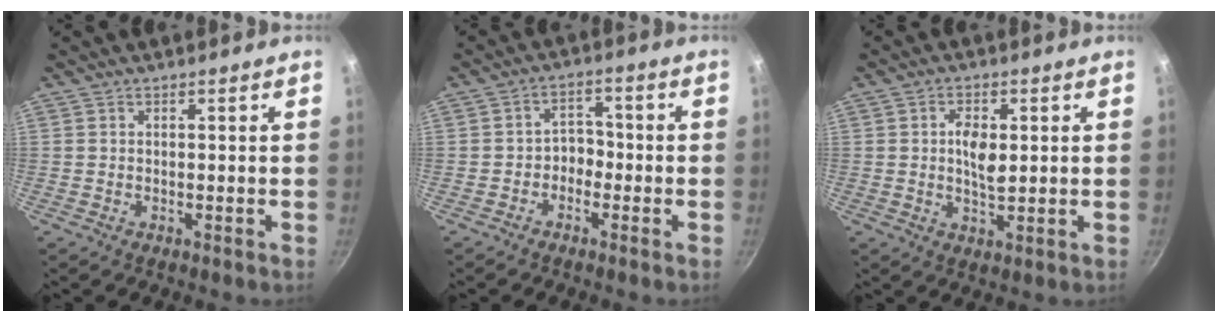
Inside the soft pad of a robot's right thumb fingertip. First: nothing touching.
{"total": 3.6, "force": [-1.6, 2.7, 1.8], "torque": [0.000, 0.025, -0.031]}
{"total": 5.5, "force": [0.8, 2.8, 4.6], "torque": [-0.072, -0.003, 0.013]}